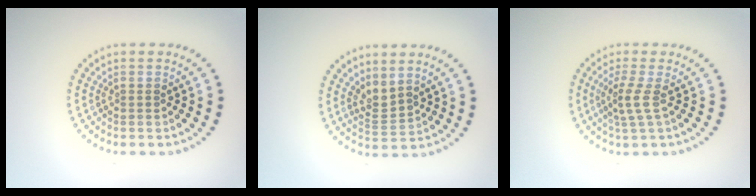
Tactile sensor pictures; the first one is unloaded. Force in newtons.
{"total": 2.2, "press": 1.5, "slide": 1.6}
{"total": 2.1, "press": 1.5, "slide": 1.5}